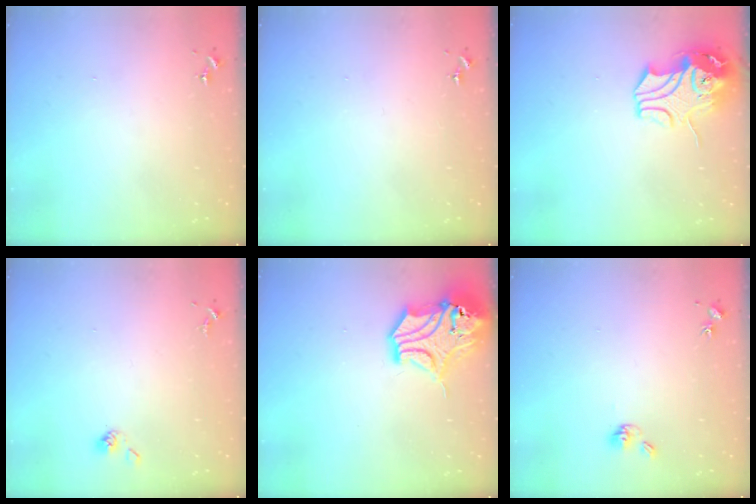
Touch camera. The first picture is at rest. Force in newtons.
{"total": 0.0}
{"total": 12.0, "press": 11.8, "slide": 2.0}
{"total": 3.8, "press": 3.7, "slide": 0.8}
{"total": 15.4, "press": 15.3, "slide": 2.2}
{"total": 6.0, "press": 5.6, "slide": 2.1}